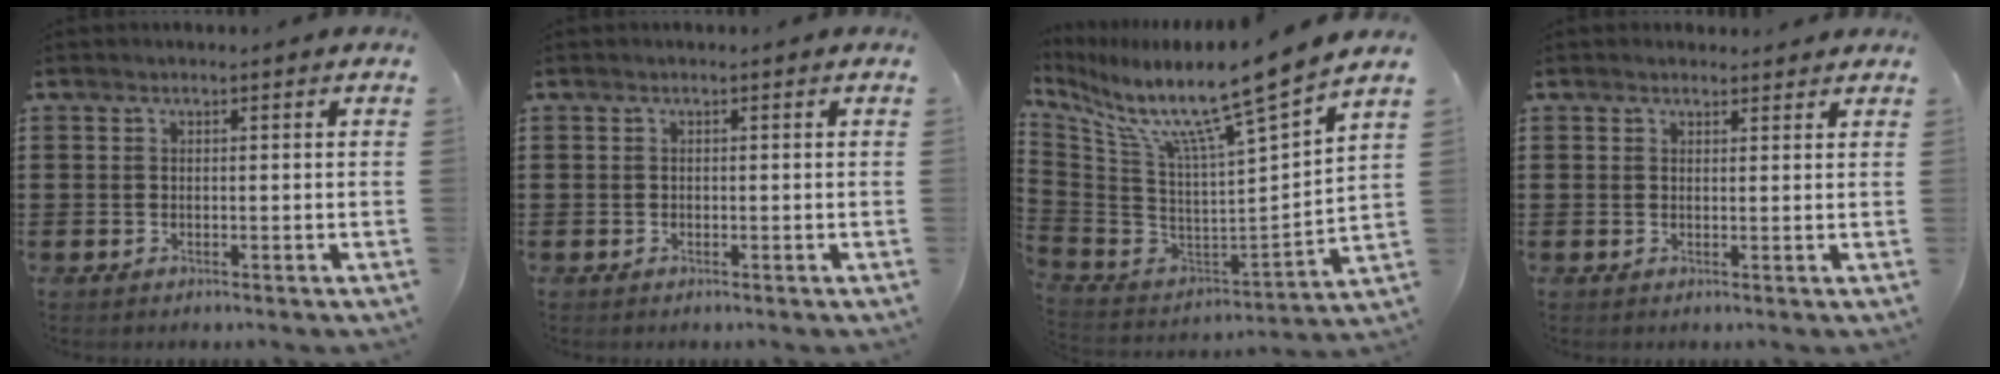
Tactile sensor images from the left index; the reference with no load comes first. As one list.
[{"total": 0.0}, {"total": 10.6, "force": [8.4, -0.8, 6.3], "torque": [-0.142, -0.082, 0.128]}, {"total": 1.3, "force": [1.2, 0.5, 0.0], "torque": [-0.003, 0.004, 0.024]}]